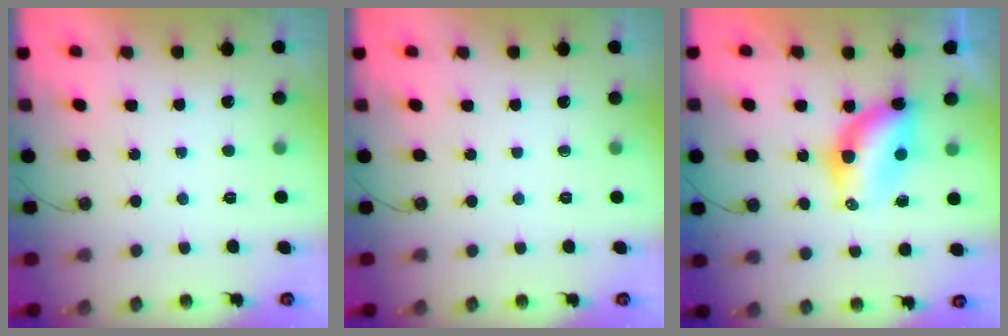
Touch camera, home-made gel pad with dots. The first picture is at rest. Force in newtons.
{"total": 0.0}
{"total": 8.9, "press": 8.1, "slide": 3.8}